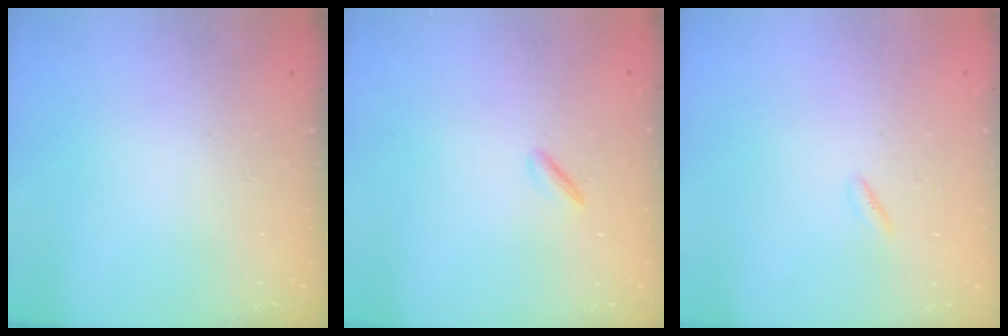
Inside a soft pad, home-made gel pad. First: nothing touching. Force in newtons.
{"total": 1.9, "press": 1.8, "slide": 0.5}
{"total": 1.8, "press": 1.7, "slide": 0.7}